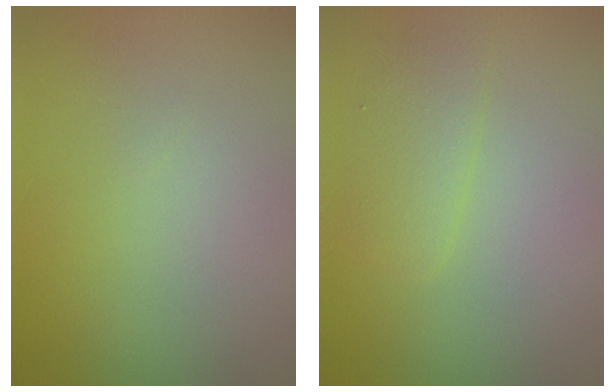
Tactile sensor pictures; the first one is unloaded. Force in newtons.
{"total": 1.9, "press": 1.9, "slide": 0.1}